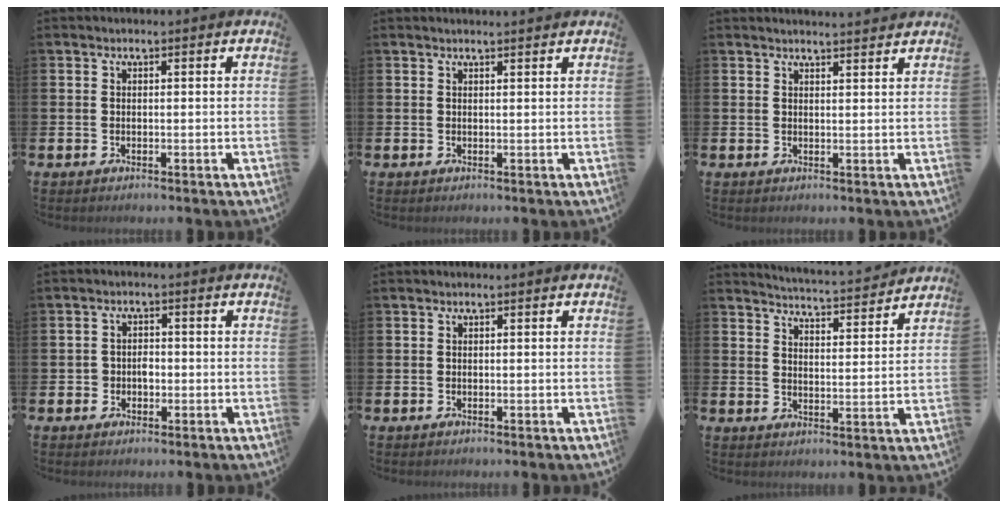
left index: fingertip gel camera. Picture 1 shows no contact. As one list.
[{"total": 0.9, "force": [0.9, -0.1, 0.1], "torque": [0.013, -0.006, 0.013]}, {"total": 2.1, "force": [2.1, -0.1, -0.1], "torque": [0.012, -0.016, 0.036]}, {"total": 2.0, "force": [-0.6, 1.8, 0.8], "torque": [-0.004, 0.001, -0.019]}, {"total": 0.0}, {"total": 4.8, "force": [4.8, -0.2, 0.3], "torque": [-0.013, -0.040, 0.080]}]